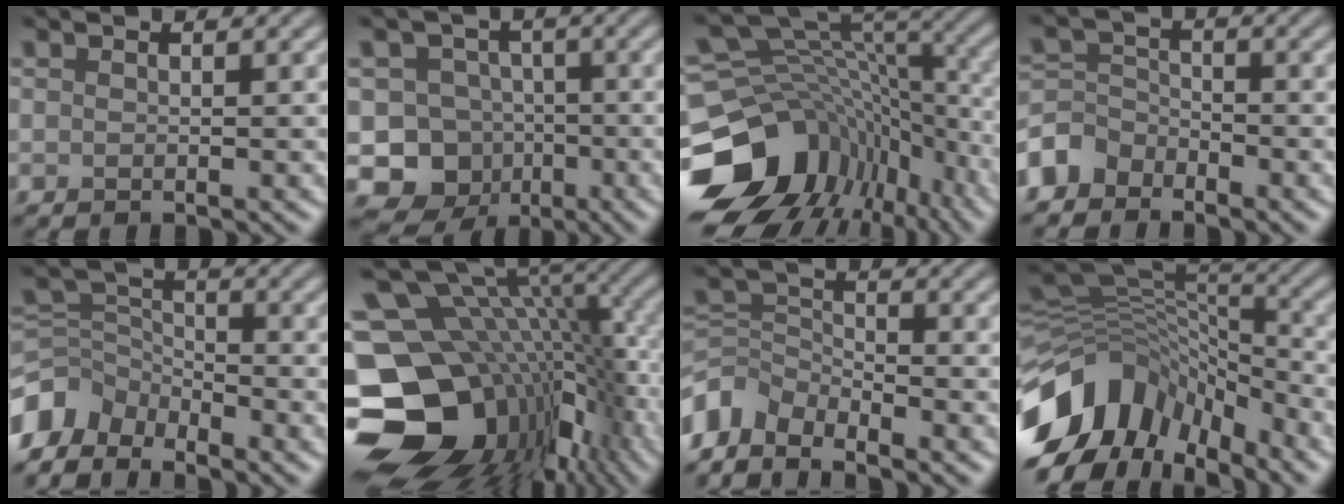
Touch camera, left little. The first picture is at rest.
{"total": 8.8, "force": [-4.2, 7.5, 1.8], "torque": [-0.012, -0.007, -0.083]}
{"total": 14.6, "force": [-5.3, 10.9, 8.2], "torque": [-0.176, -0.009, -0.070]}
{"total": 3.3, "force": [-2.6, 2.0, 0.4], "torque": [-0.008, 0.005, -0.067]}
{"total": 4.8, "force": [-3.8, 2.6, 1.3], "torque": [-0.024, -0.001, -0.088]}
{"total": 18.7, "force": [-4.4, 13.5, 12.2], "torque": [-0.240, -0.024, -0.041]}
{"total": 5.3, "force": [-4.1, 2.7, 1.8], "torque": [-0.034, -0.004, -0.095]}
{"total": 11.8, "force": [-6.6, 7.6, 6.3], "torque": [-0.126, 0.021, -0.128]}